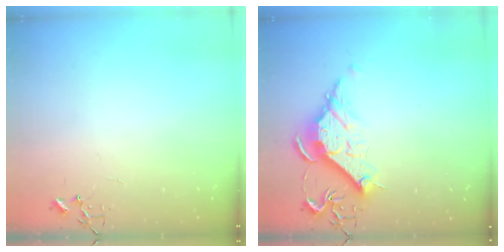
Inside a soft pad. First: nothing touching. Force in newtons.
{"total": 10.8, "press": 10.8, "slide": 0.3}